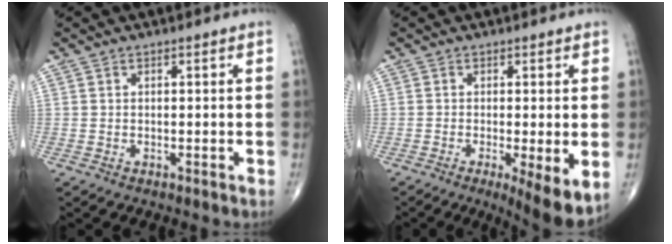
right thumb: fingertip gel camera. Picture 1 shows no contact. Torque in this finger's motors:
{"motor_torque": [0.15, 0.35, 0.33, 0.04, 0.08]}